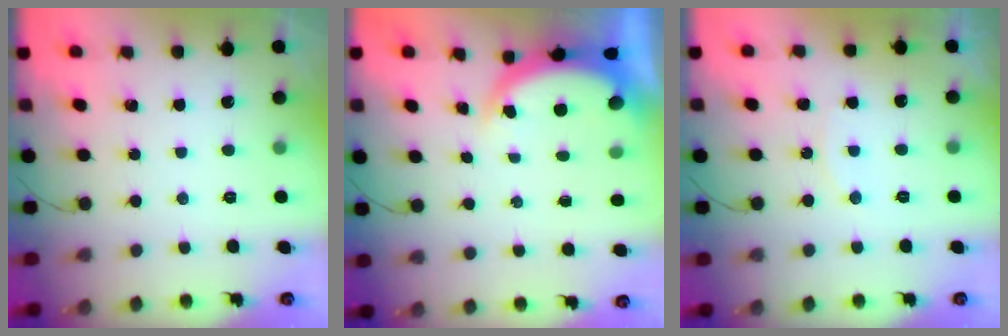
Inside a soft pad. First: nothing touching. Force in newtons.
{"total": 4.4, "press": 4.4, "slide": 0.3}
{"total": 6.0, "press": 5.9, "slide": 0.6}